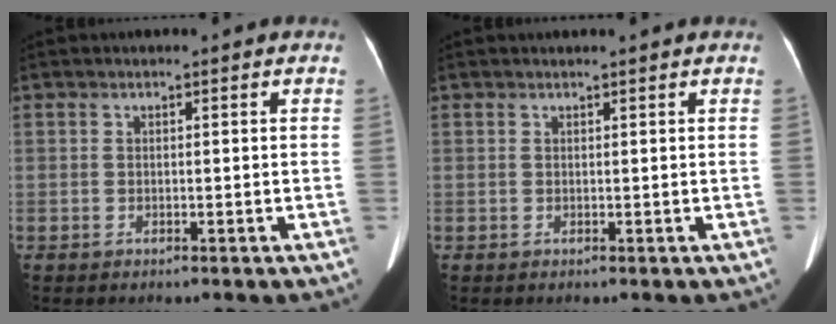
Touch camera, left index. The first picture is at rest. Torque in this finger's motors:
{"motor_torque": [0.04, 0.07, -0.02, -0.02]}